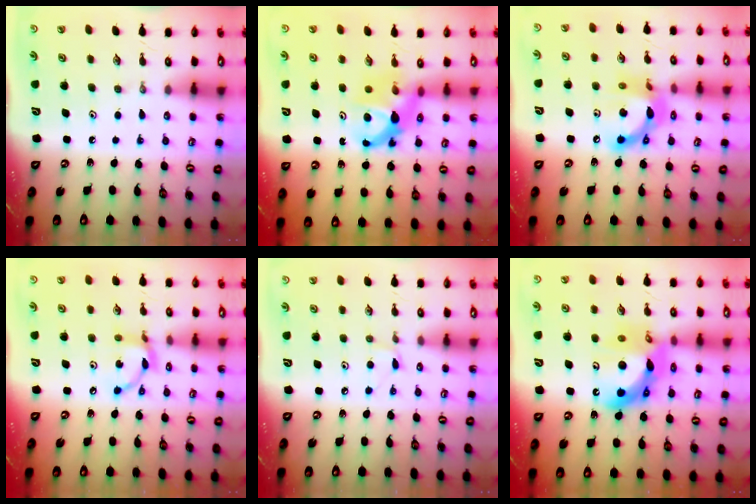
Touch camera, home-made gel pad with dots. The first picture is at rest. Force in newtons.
{"total": 6.3, "press": 6.3, "slide": 0.5}
{"total": 13.5, "press": 13.5, "slide": 1.1}
{"total": 10.1, "press": 10.1, "slide": 0.6}
{"total": 4.8, "press": 4.7, "slide": 0.6}
{"total": 16.6, "press": 16.5, "slide": 1.6}